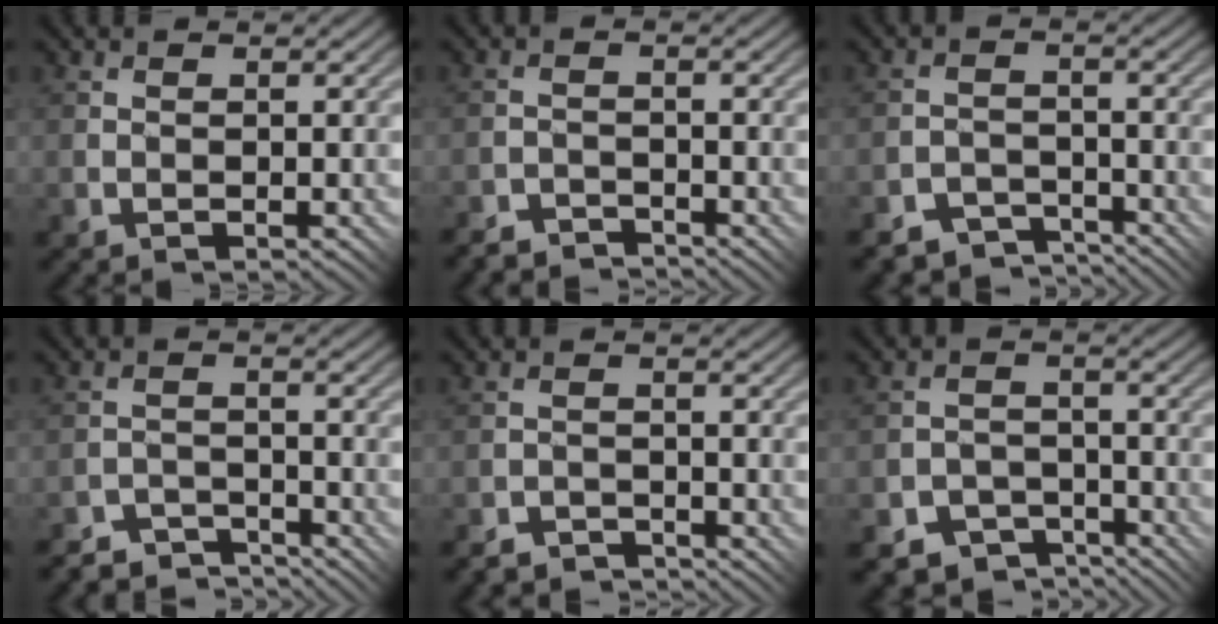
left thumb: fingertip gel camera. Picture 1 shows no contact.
{"total": 3.1, "force": [-3.1, 0.4, 0.0], "torque": [0.005, 0.009, -0.060]}
{"total": 4.2, "force": [-4.0, 1.3, 0.6], "torque": [-0.005, -0.001, -0.072]}
{"total": 4.6, "force": [-4.5, 0.7, 0.4], "torque": [0.000, 0.002, -0.083]}
{"total": 2.8, "force": [-2.8, 0.4, 0.0], "torque": [0.008, 0.007, -0.054]}
{"total": 5.0, "force": [-4.0, 2.7, 1.2], "torque": [-0.014, -0.006, -0.068]}